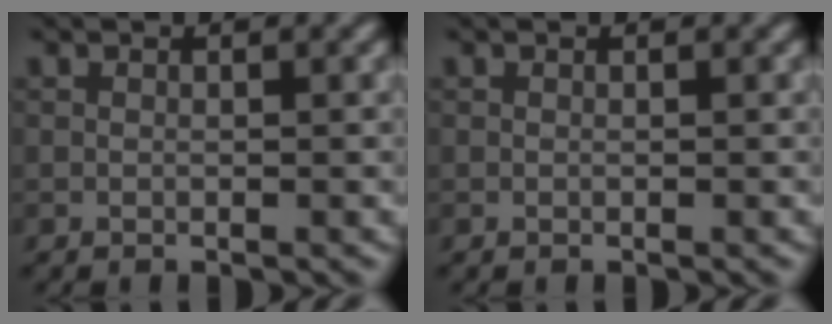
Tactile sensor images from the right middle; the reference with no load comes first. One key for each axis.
{"total": 0.0}